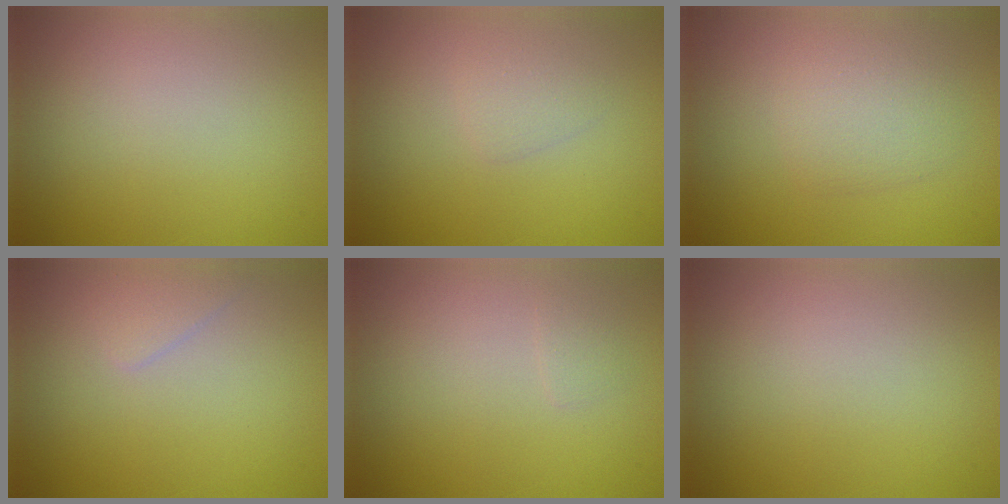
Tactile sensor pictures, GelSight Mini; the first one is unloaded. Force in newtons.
{"total": 1.1, "press": 1.1, "slide": 0.1}
{"total": 2.4, "press": 2.4, "slide": 0.2}
{"total": 1.1, "press": 1.1, "slide": 0.1}
{"total": 0.6, "press": 0.6, "slide": 0.1}
{"total": 0.0}